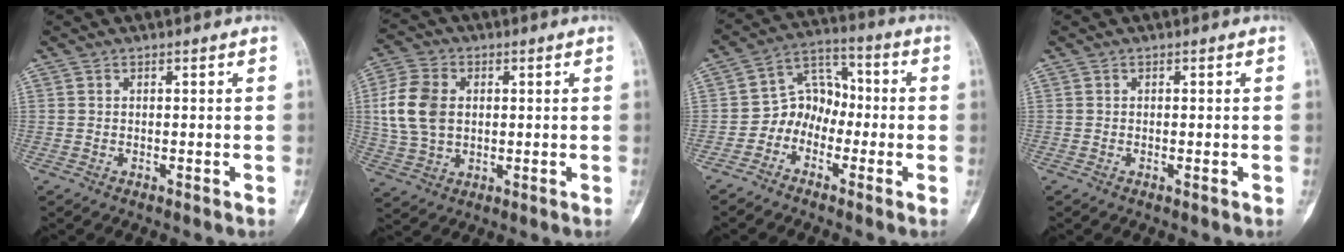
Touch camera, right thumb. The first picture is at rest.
{"total": 11.1, "force": [1.3, 7.9, 7.7], "torque": [-0.151, 0.004, 0.027]}
{"total": 8.0, "force": [-2.6, 6.5, 3.8], "torque": [-0.031, 0.053, -0.065]}
{"total": 0.6, "force": [-0.2, 0.2, 0.6], "torque": [-0.011, -0.002, -0.002]}